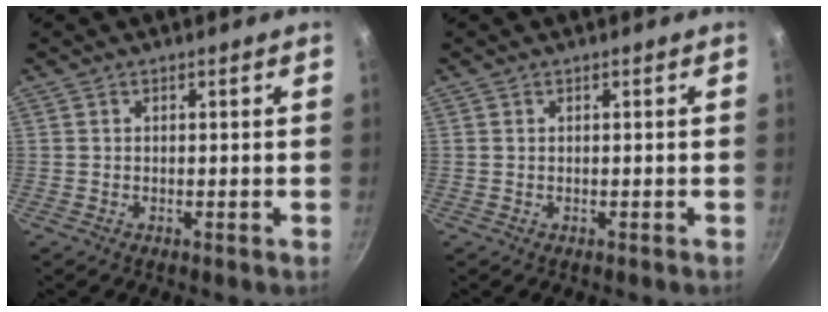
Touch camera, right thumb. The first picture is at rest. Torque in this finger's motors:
{"motor_torque": [0.21, 0.07, 0.03, -0.39, 0.03]}